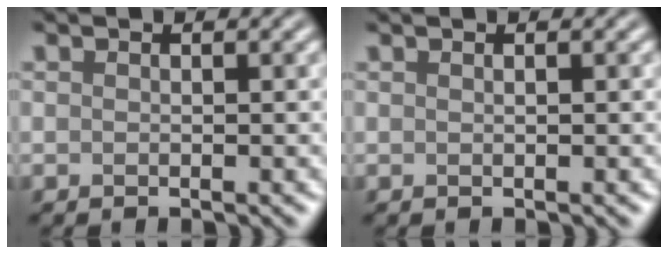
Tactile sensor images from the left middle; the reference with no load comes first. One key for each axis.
{"total": 0.0}